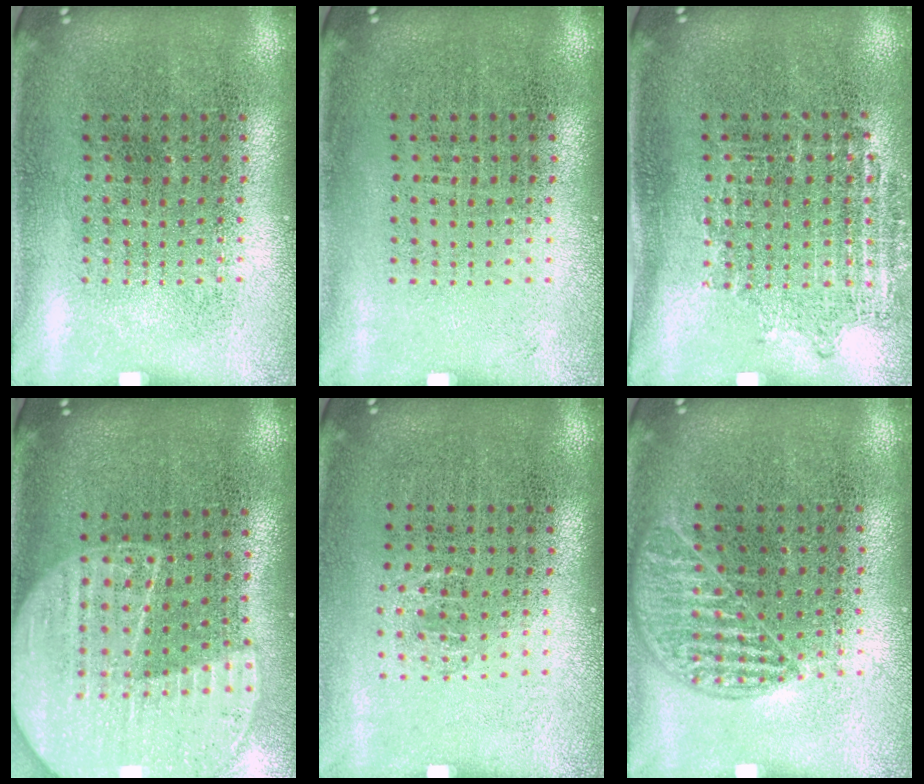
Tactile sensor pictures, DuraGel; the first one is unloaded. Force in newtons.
{"total": 0.0}
{"total": 1.0, "press": 0.9, "slide": 0.4}
{"total": 2.2, "press": 1.9, "slide": 1.1}
{"total": 0.7, "press": 0.4, "slide": 0.6}
{"total": 1.1, "press": 1.0, "slide": 0.4}